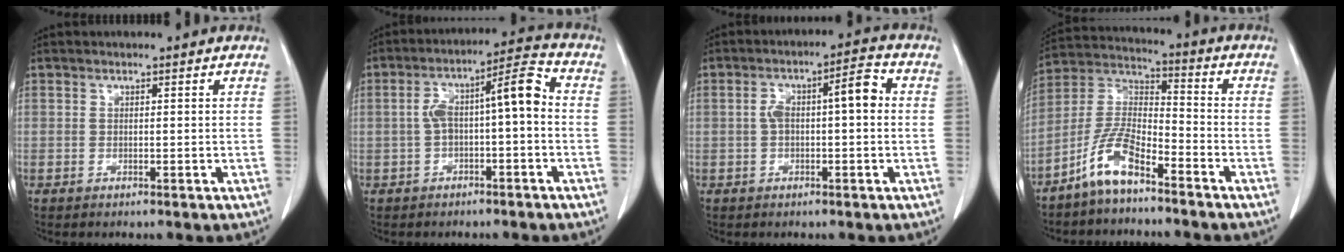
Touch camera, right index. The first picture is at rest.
{"total": 8.7, "force": [-0.4, 1.8, 8.5], "torque": [-0.147, 0.041, -0.007]}
{"total": 6.7, "force": [0.4, 1.9, 6.4], "torque": [-0.115, 0.034, 0.007]}
{"total": 9.3, "force": [-6.5, 2.6, 6.2], "torque": [-0.139, 0.007, -0.132]}